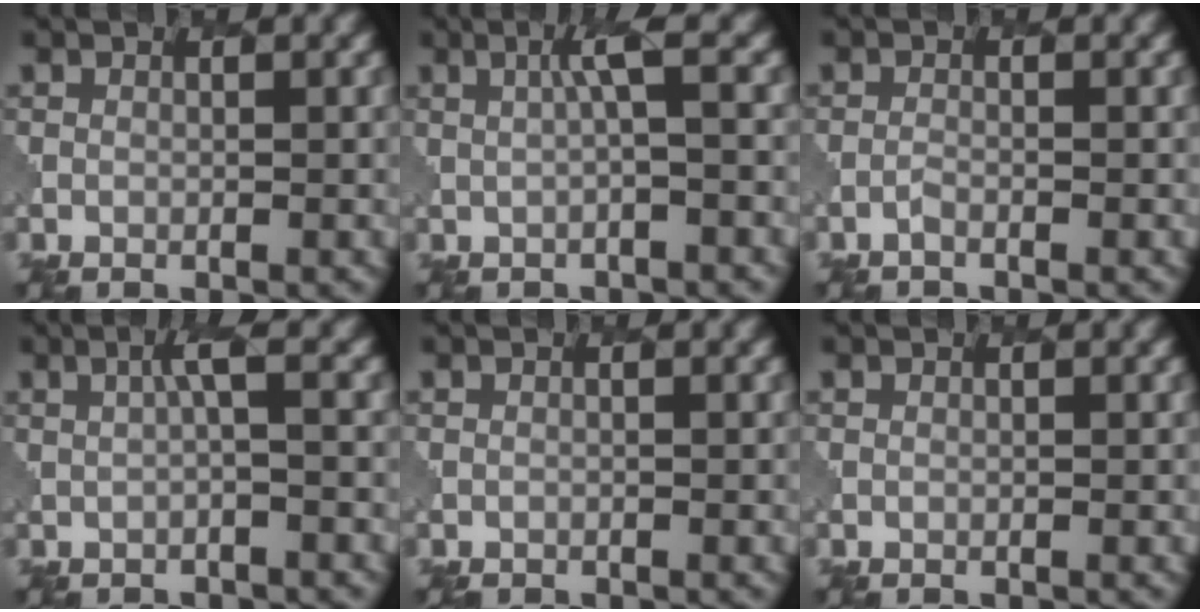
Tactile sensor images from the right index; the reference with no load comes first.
{"total": 2.6, "force": [0.6, 0.4, 2.5], "torque": [-0.040, 0.002, 0.010]}
{"total": 0.6, "force": [-0.6, 0.2, 0.2], "torque": [0.001, 0.000, -0.016]}
{"total": 2.0, "force": [0.4, 0.3, 2.0], "torque": [-0.032, 0.002, 0.005]}
{"total": 0.6, "force": [-0.5, 0.2, -0.2], "torque": [-0.001, -0.005, -0.009]}
{"total": 0.0}